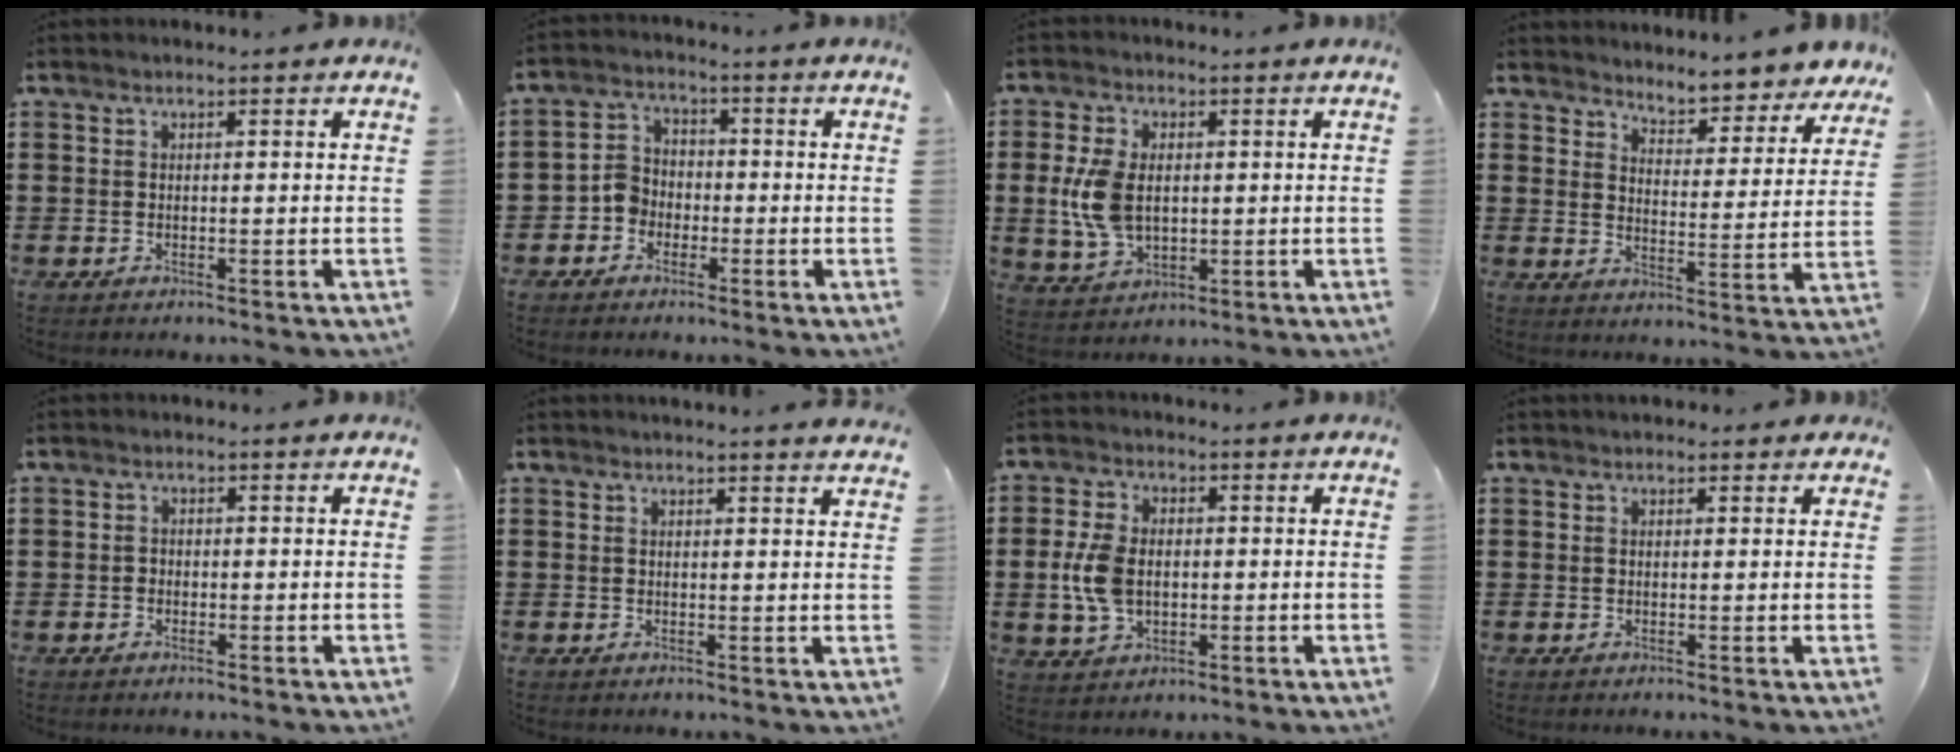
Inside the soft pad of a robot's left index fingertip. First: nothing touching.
{"total": 4.3, "force": [-2.2, 3.5, 1.2], "torque": [-0.048, 0.006, -0.052]}
{"total": 8.2, "force": [0.4, 5.3, 6.2], "torque": [-0.163, 0.002, 0.000]}
{"total": 5.1, "force": [5.1, -0.2, -0.1], "torque": [-0.019, -0.046, 0.086]}
{"total": 0.9, "force": [-0.4, 0.7, 0.2], "torque": [-0.008, 0.002, -0.009]}
{"total": 1.6, "force": [1.6, -0.3, 0.3], "torque": [-0.008, 0.000, 0.031]}
{"total": 7.0, "force": [-0.3, 4.7, 5.2], "torque": [-0.135, 0.004, -0.014]}
{"total": 1.1, "force": [1.0, 0.5, 0.2], "torque": [-0.005, 0.007, 0.019]}